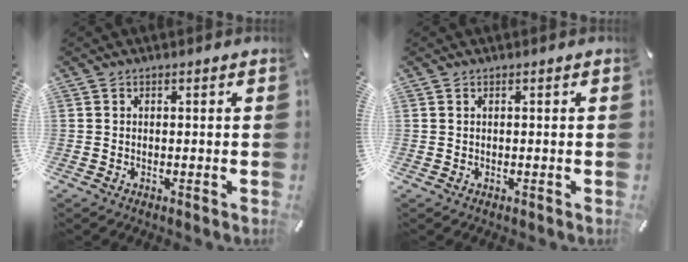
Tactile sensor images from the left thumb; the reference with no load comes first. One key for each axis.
{"total": 0.0}